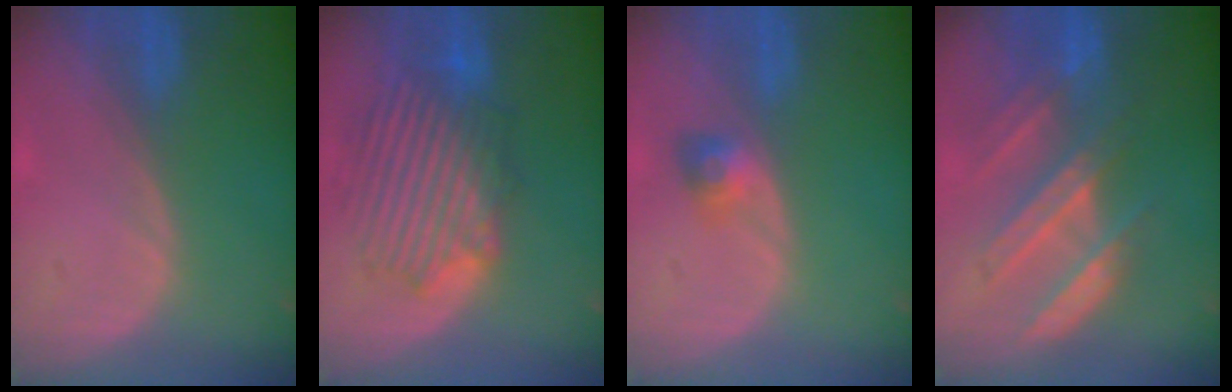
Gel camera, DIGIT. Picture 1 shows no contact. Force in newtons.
{"total": 9.3, "press": 9.3, "slide": 0.2}
{"total": 3.0, "press": 2.6, "slide": 1.3}
{"total": 8.2, "press": 7.8, "slide": 2.5}